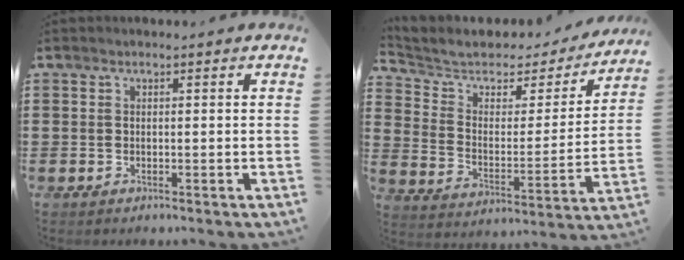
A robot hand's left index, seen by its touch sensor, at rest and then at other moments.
{"total": 4.9, "force": [4.0, 2.3, 1.6], "torque": [-0.061, -0.027, 0.062]}